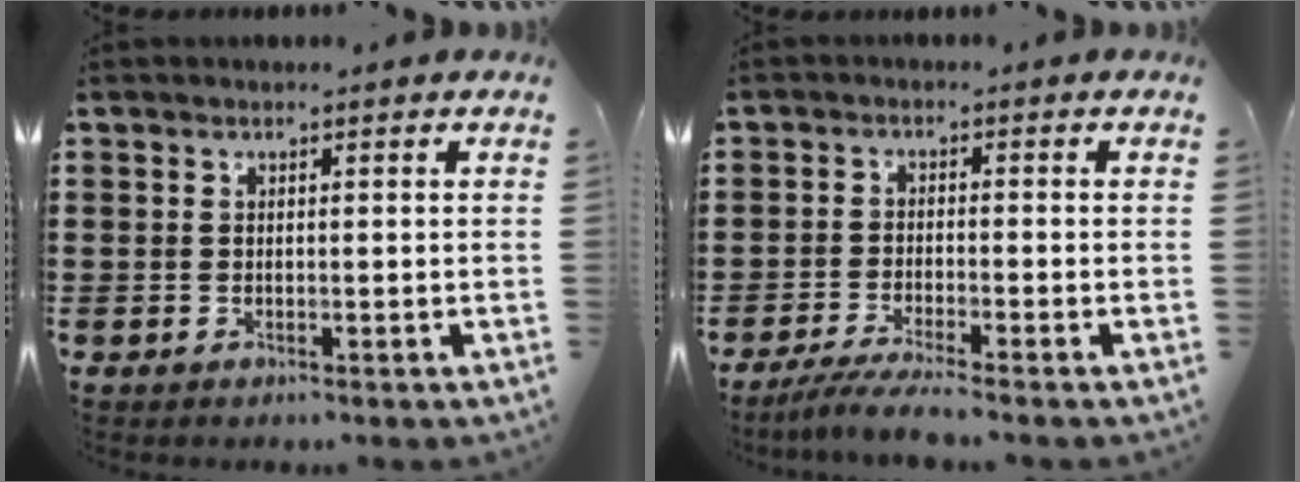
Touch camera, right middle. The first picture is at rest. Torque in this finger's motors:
{"motor_torque": [2.14, 0.00, 0.07, 0.07]}